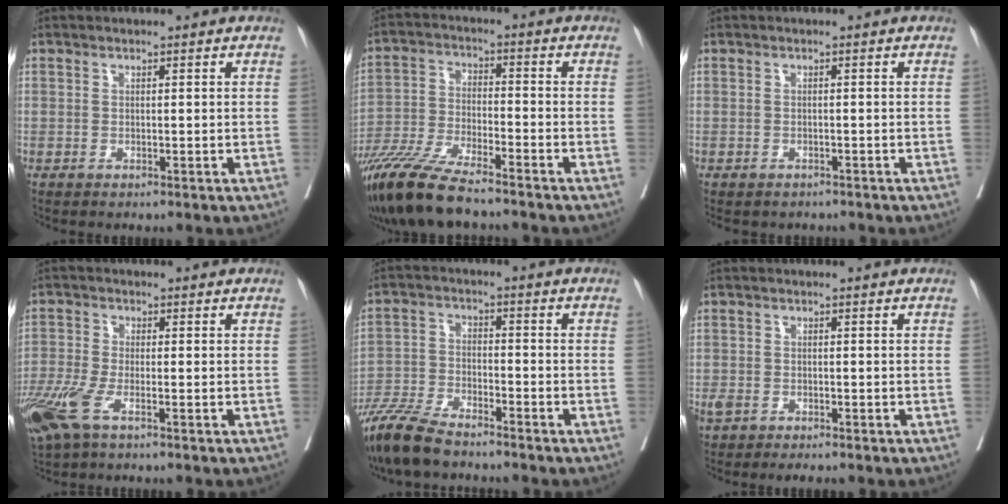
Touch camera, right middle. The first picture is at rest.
{"total": 13.2, "force": [-10.7, 1.7, 7.5], "torque": [-0.146, -0.036, -0.192]}
{"total": 2.8, "force": [-2.4, 1.3, 0.4], "torque": [-0.007, 0.001, -0.032]}
{"total": 7.8, "force": [-4.3, 2.4, 6.1], "torque": [-0.139, -0.021, -0.087]}
{"total": 10.5, "force": [-8.9, 2.0, 5.2], "torque": [-0.101, -0.032, -0.164]}
{"total": 3.3, "force": [-2.4, 1.5, 1.7], "torque": [-0.035, -0.002, -0.037]}